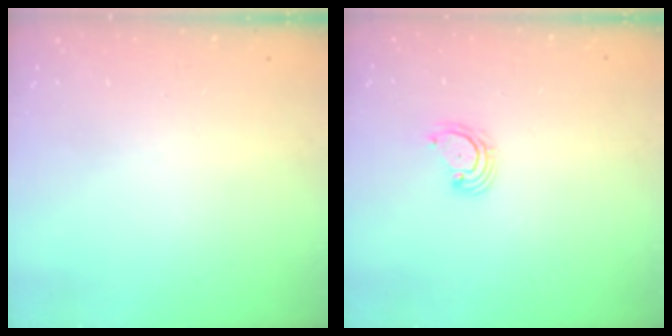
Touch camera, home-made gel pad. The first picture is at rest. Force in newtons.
{"total": 3.2, "press": 3.1, "slide": 0.4}